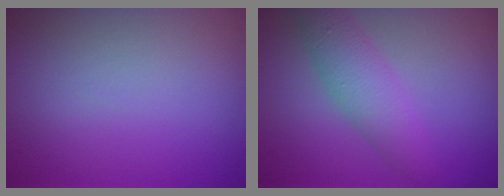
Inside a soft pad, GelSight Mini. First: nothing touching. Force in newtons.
{"total": 3.6, "press": 3.6, "slide": 0.1}